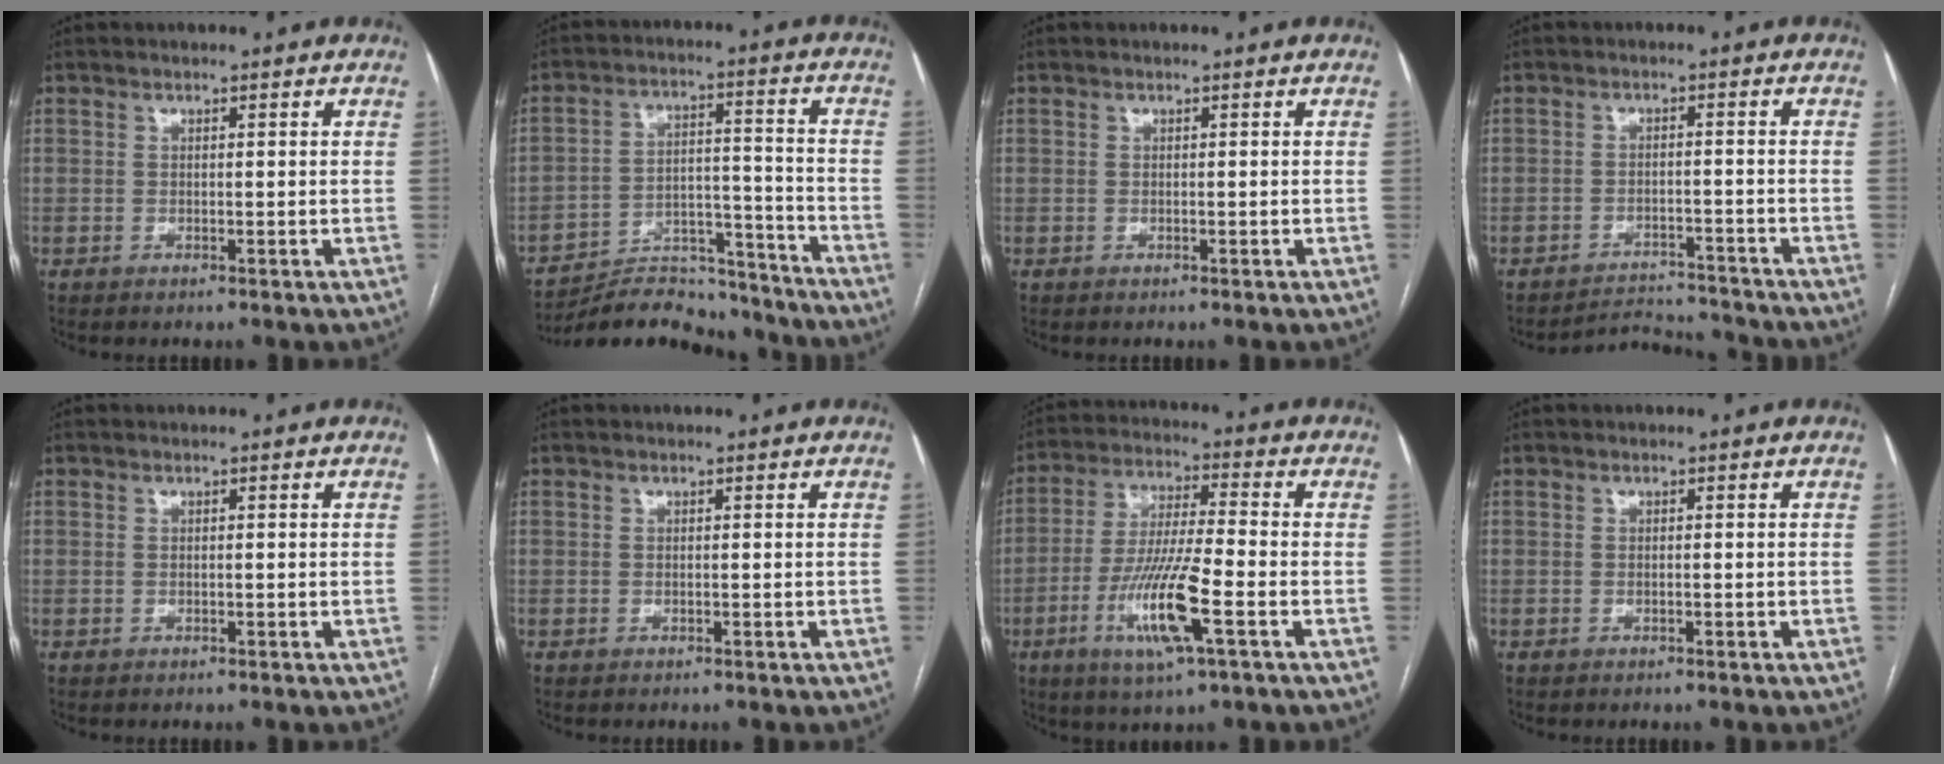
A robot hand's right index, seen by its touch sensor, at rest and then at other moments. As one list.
[{"total": 16.1, "force": [-15.5, 3.3, 2.9], "torque": [-0.047, 0.030, -0.232]}, {"total": 0.0}, {"total": 5.2, "force": [-5.1, 0.1, -1.3], "torque": [0.022, 0.010, -0.079]}, {"total": 0.0}, {"total": 0.0}, {"total": 12.5, "force": [-4.6, 0.8, 11.6], "torque": [-0.231, -0.015, -0.085]}, {"total": 0.0}]